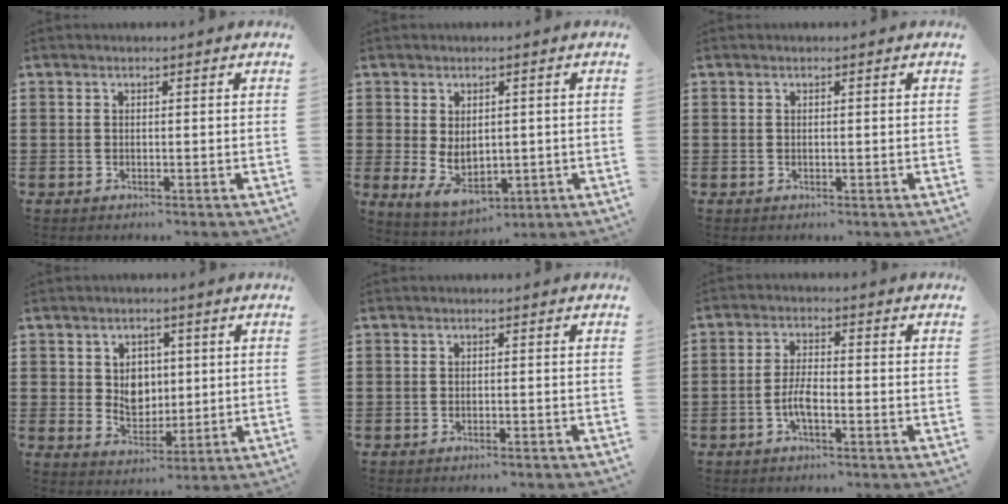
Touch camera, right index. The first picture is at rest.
{"total": 4.8, "force": [-0.6, 3.3, 3.4], "torque": [-0.069, 0.003, -0.015]}
{"total": 0.0}
{"total": 4.7, "force": [1.0, 4.0, 2.2], "torque": [-0.035, 0.004, 0.012]}
{"total": 0.7, "force": [-0.7, -0.1, 0.3], "torque": [-0.007, -0.002, -0.013]}
{"total": 3.9, "force": [-1.5, 1.1, 3.4], "torque": [-0.080, -0.001, -0.034]}